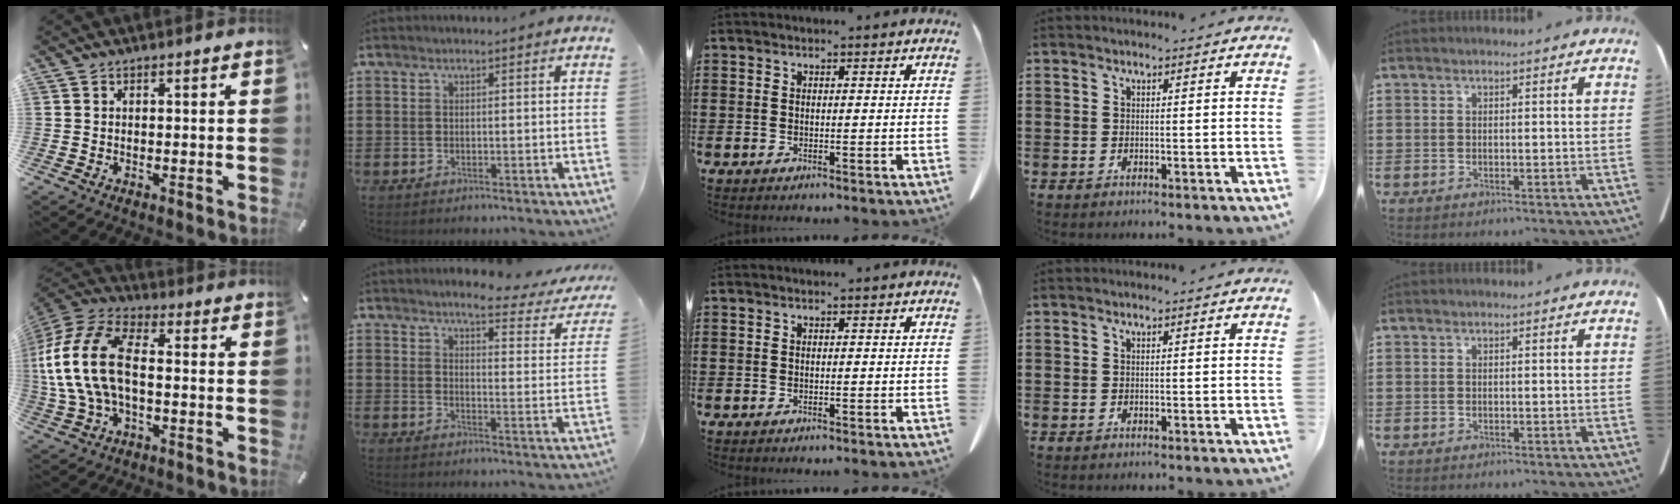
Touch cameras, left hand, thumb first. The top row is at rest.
{"thumb": {"total": 17.5, "force": [-1.1, 10.6, 14.0], "torque": [-0.300, 0.008, -0.020]}, "index": {"total": 4.1, "force": [3.6, 0.2, 2.0], "torque": [-0.041, -0.026, 0.054]}}